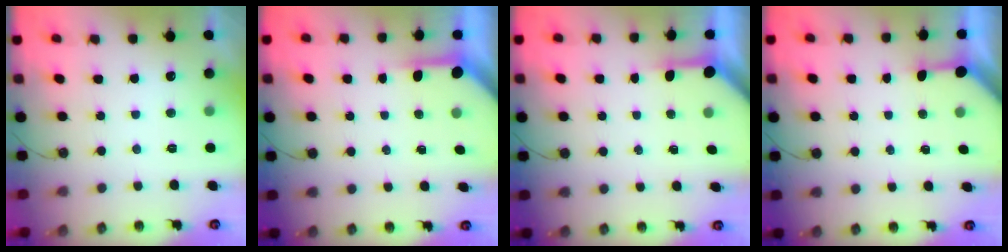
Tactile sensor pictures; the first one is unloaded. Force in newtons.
{"total": 4.0, "press": 4.0, "slide": 0.4}
{"total": 3.5, "press": 3.4, "slide": 0.4}
{"total": 3.2, "press": 3.2, "slide": 0.3}